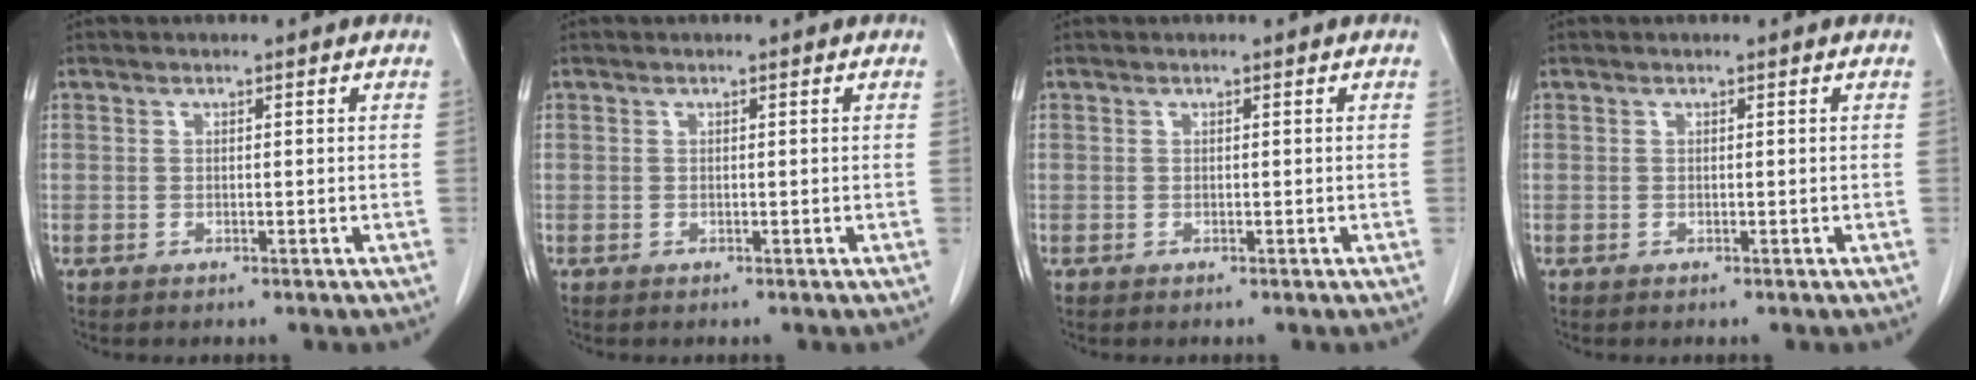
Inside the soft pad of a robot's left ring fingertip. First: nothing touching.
{"total": 0.0}
{"total": 0.0}
{"total": 0.0}